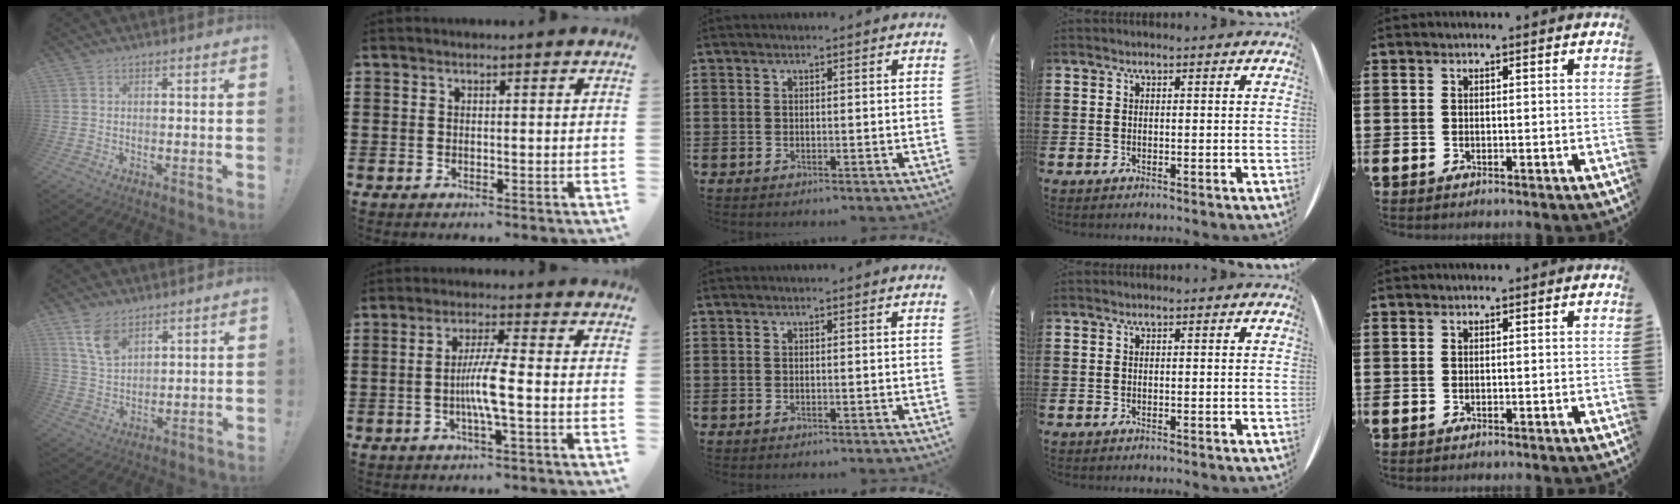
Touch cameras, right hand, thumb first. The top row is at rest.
{"thumb": {"total": 8.5, "force": [5.7, 4.5, 4.5], "torque": [-0.087, -0.021, 0.109]}, "index": {"total": 5.8, "force": [-1.2, 0.3, 5.6], "torque": [-0.107, -0.006, -0.028]}}